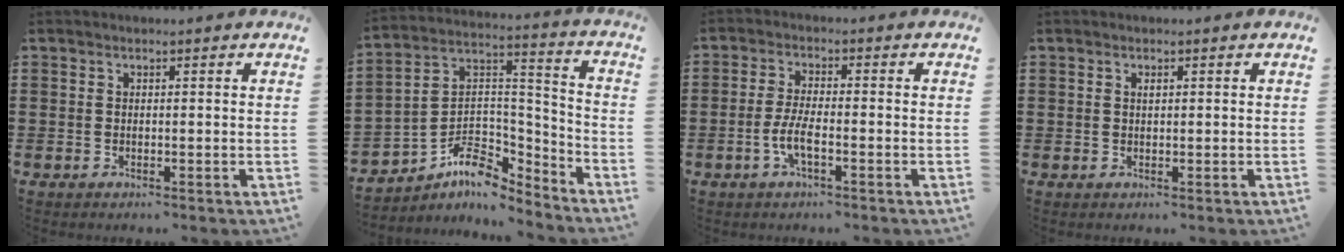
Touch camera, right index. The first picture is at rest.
{"total": 8.0, "force": [-5.7, 4.1, 3.9], "torque": [-0.087, -0.002, -0.108]}
{"total": 4.2, "force": [-1.7, 1.0, 3.7], "torque": [-0.084, -0.004, -0.036]}
{"total": 0.7, "force": [0.3, 0.3, 0.6], "torque": [-0.013, 0.002, 0.005]}